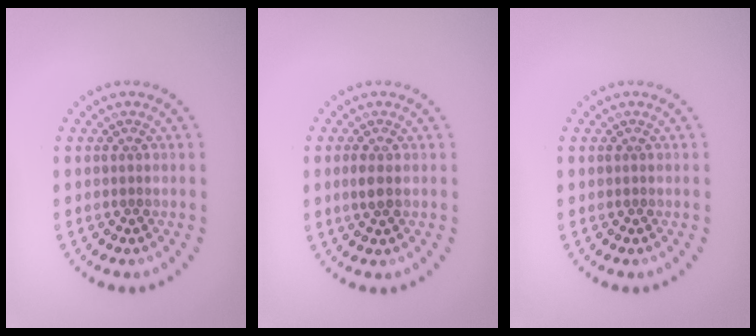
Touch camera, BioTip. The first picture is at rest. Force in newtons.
{"total": 1.4, "press": 1.4, "slide": 0.3}
{"total": 0.0}